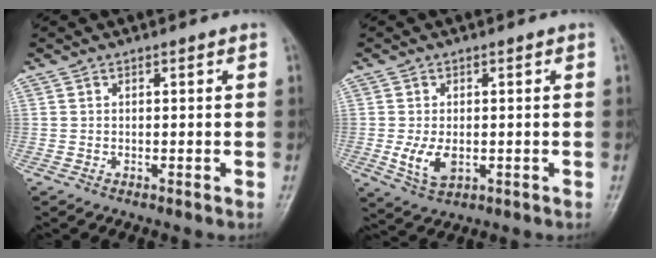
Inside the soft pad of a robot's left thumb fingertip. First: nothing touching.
{"total": 5.5, "force": [-0.8, 3.3, 4.3], "torque": [-0.081, -0.009, -0.009]}